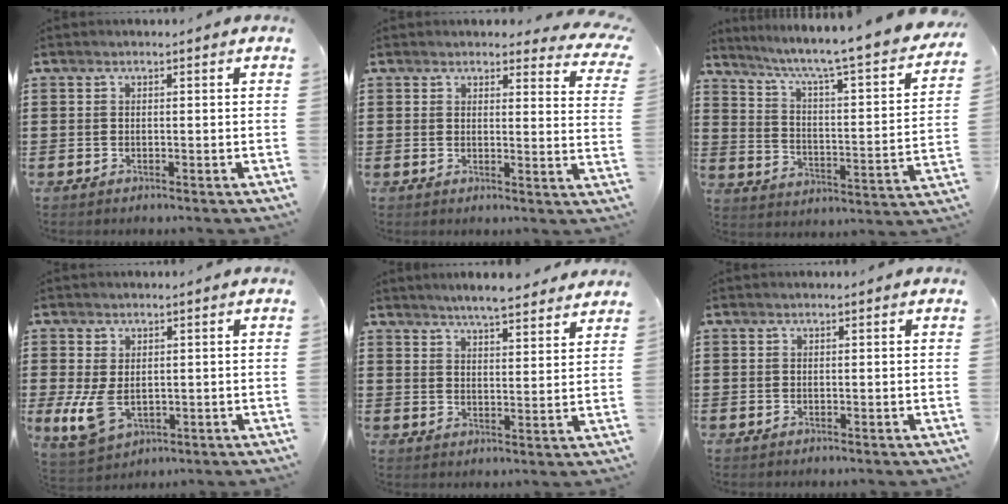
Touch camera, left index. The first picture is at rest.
{"total": 3.2, "force": [3.0, 0.5, 0.9], "torque": [-0.015, -0.016, 0.052]}
{"total": 5.3, "force": [4.1, -0.4, 3.3], "torque": [-0.084, -0.048, 0.055]}
{"total": 6.2, "force": [-0.7, 3.7, 4.9], "torque": [-0.120, -0.008, -0.013]}
{"total": 4.8, "force": [4.6, 0.0, 1.1], "torque": [-0.038, -0.017, 0.083]}
{"total": 0.0}